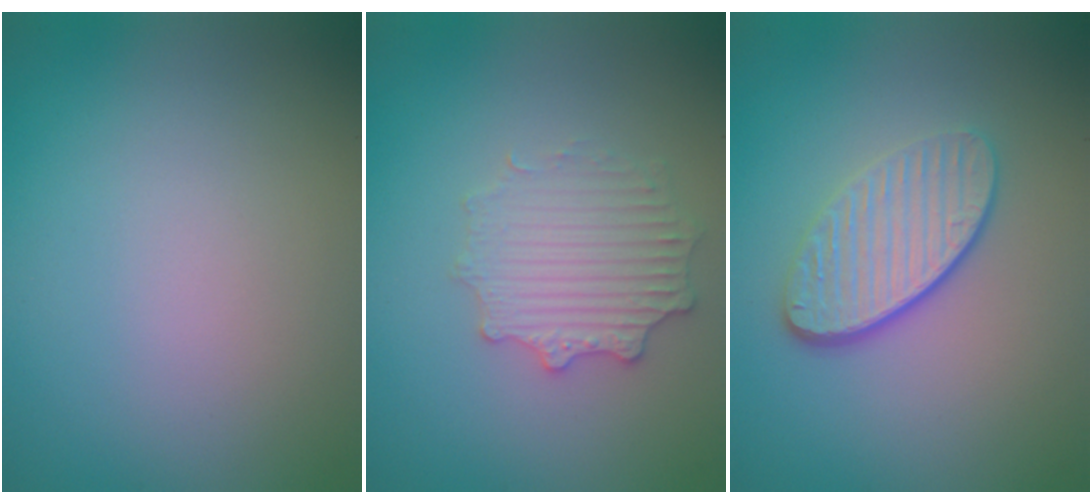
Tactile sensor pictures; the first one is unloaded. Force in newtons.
{"total": 2.9, "press": 2.9, "slide": 0.2}
{"total": 4.3, "press": 3.3, "slide": 2.8}